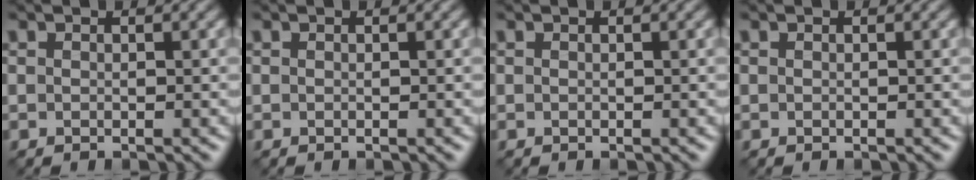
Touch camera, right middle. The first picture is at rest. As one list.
[{"total": 0.0}, {"total": 0.0}, {"total": 0.0}]